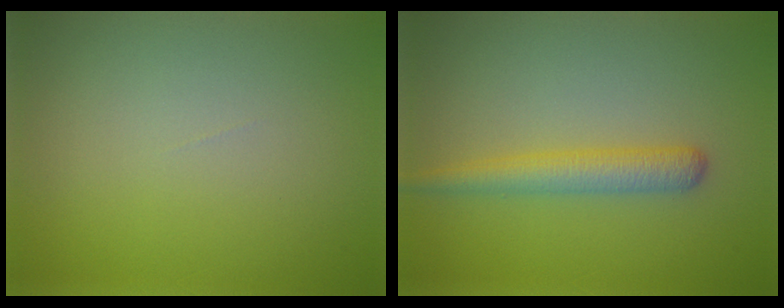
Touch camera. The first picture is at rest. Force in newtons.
{"total": 2.8, "press": 2.8, "slide": 0.1}